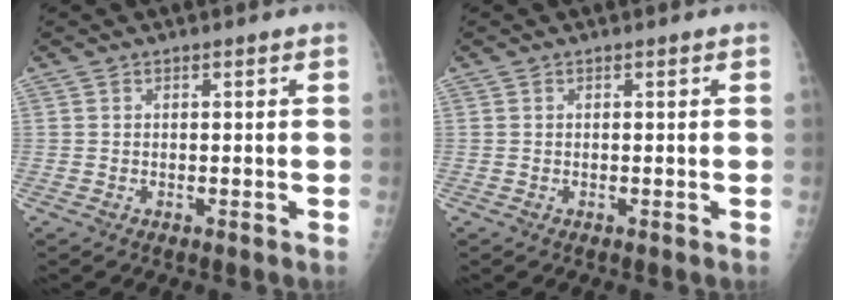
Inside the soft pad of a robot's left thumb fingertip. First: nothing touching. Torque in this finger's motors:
{"motor_torque": [-0.04, -0.08, 0.08, 0.10, 0.00]}